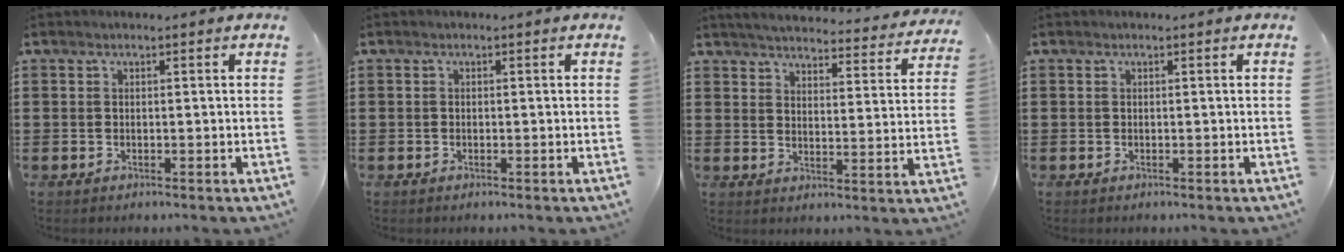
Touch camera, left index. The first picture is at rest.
{"total": 0.5, "force": [-0.5, 0.2, 0.0], "torque": [-0.002, 0.000, -0.009]}
{"total": 4.3, "force": [4.2, 0.0, 1.0], "torque": [-0.041, -0.029, 0.069]}
{"total": 0.0}